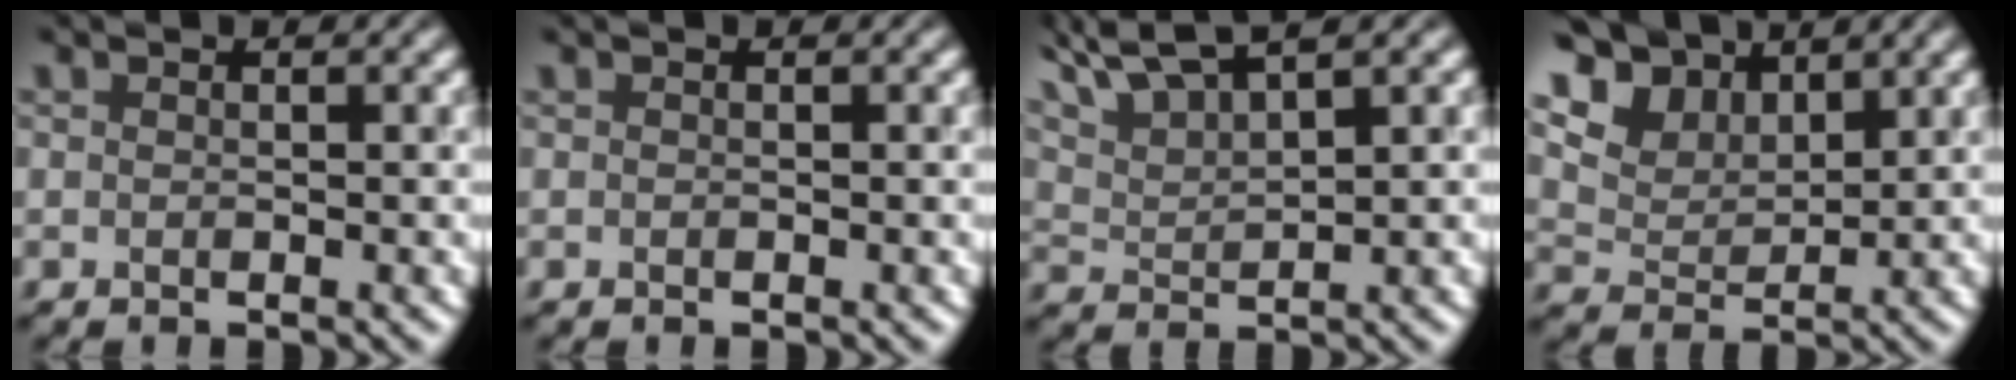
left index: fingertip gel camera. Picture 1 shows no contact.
{"total": 0.0}
{"total": 6.0, "force": [5.2, 0.9, 2.9], "torque": [-0.065, 0.022, 0.093]}
{"total": 7.3, "force": [5.7, 3.5, 2.9], "torque": [-0.081, -0.001, 0.103]}